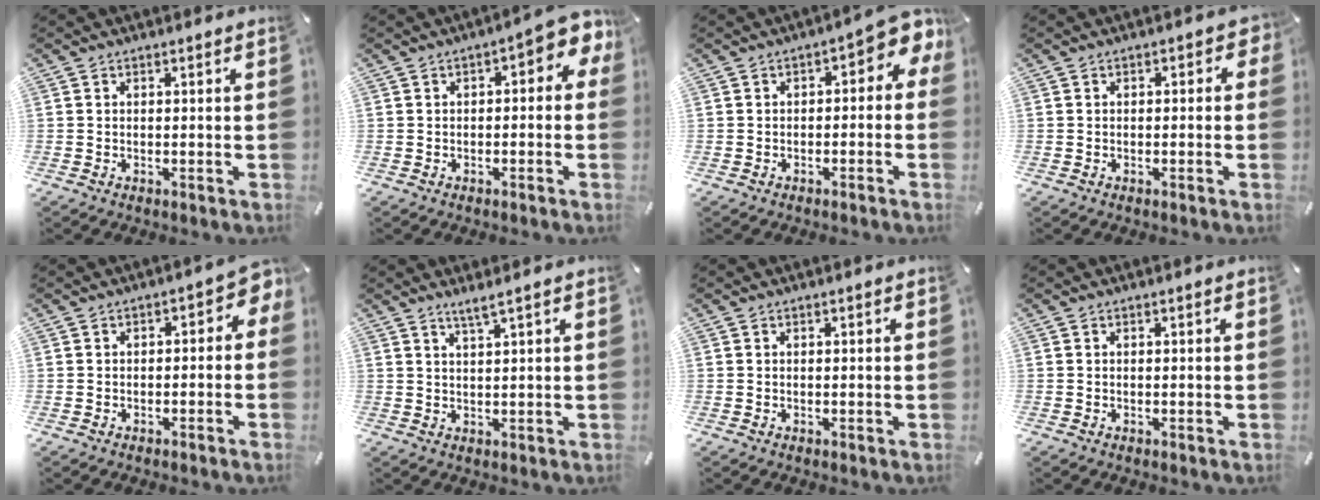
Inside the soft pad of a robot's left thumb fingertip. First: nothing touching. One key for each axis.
{"total": 4.9, "fx": 0.3, "fy": 2.7, "fz": 4.1, "tx": -0.061, "ty": 0.003, "tz": 0.001}
{"total": 5.0, "fx": 0.4, "fy": 3.0, "fz": 3.9, "tx": -0.055, "ty": -0.007, "tz": -0.001}
{"total": 1.9, "fx": -0.7, "fy": 1.3, "fz": 1.2, "tx": -0.012, "ty": 0.004, "tz": -0.017}
{"total": 3.4, "fx": -1.0, "fy": 2.3, "fz": 2.3, "tx": -0.029, "ty": 0.010, "tz": -0.025}
{"total": 2.9, "fx": 2.2, "fy": -0.2, "fz": 2.0, "tx": -0.043, "ty": -0.004, "tz": 0.039}
{"total": 0.0}
{"total": 0.0}